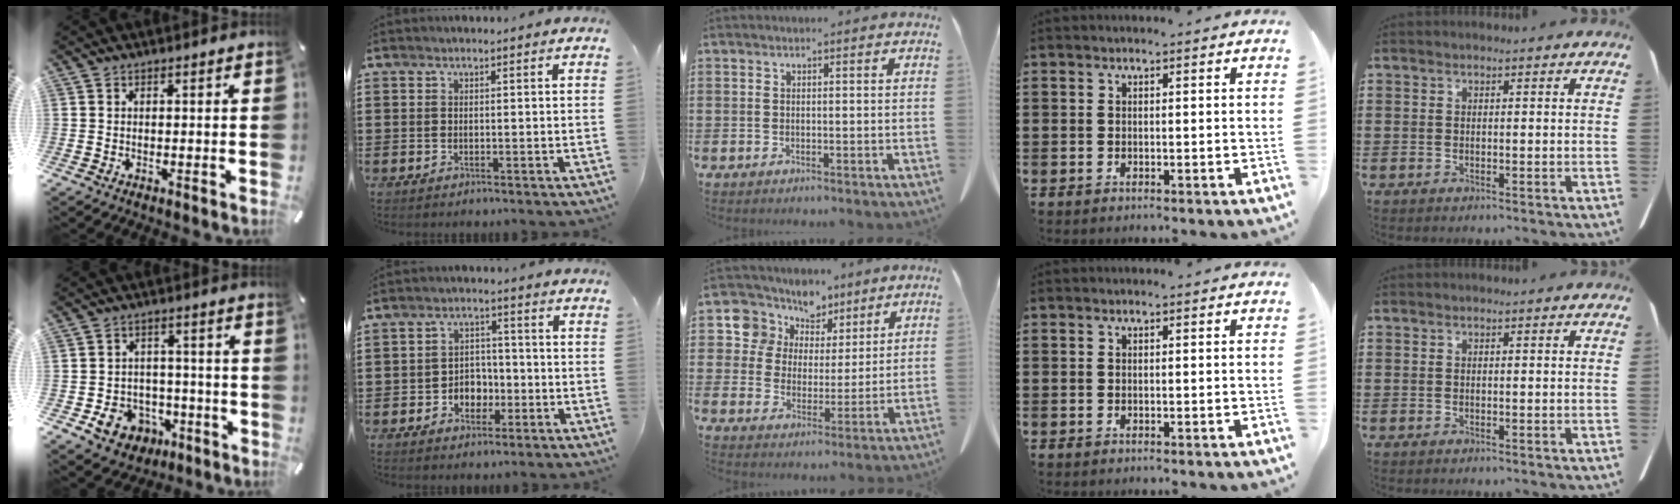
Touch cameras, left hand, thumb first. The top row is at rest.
{"thumb": {"total": 8.9, "force": [-3.5, 7.8, 2.7], "torque": [-0.042, 0.032, -0.056]}, "index": {"total": 4.2, "force": [-1.9, 3.2, 1.9], "torque": [-0.034, 0.004, -0.042]}, "middle": {"total": 8.3, "force": [5.9, 5.8, 0.7], "torque": [-0.061, -0.026, 0.109]}}